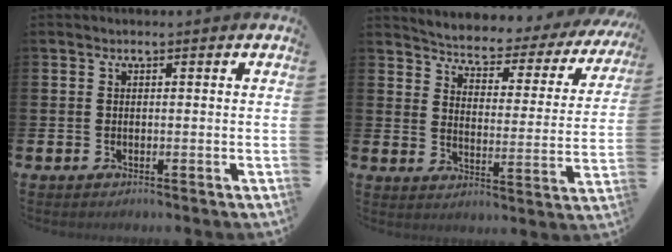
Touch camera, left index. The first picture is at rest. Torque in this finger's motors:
{"motor_torque": [1.08, -1.06, 0.75, 0.03]}